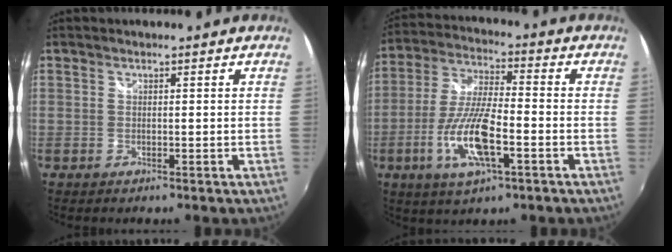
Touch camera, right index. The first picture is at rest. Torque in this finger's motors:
{"motor_torque": [1.80, -0.34, 0.93, 0.14]}